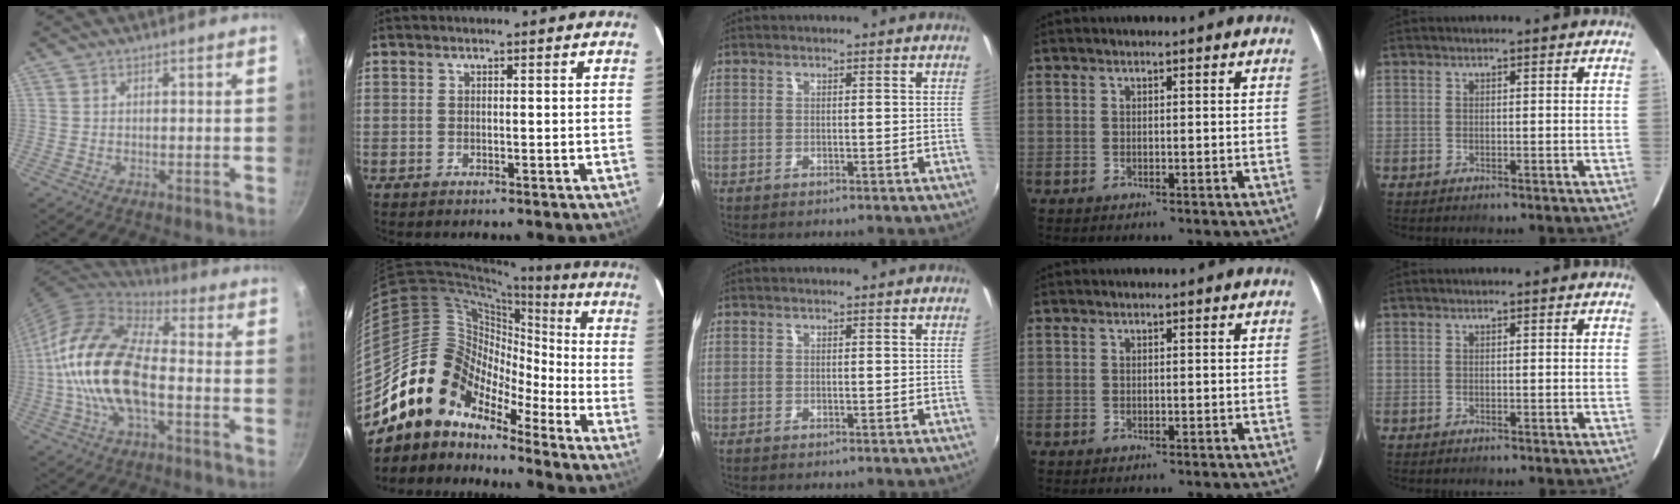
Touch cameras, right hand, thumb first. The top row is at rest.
{"thumb": {"total": 20.0, "force": [-2.6, 10.2, 17.0], "torque": [-0.306, 0.034, -0.061]}, "index": {"total": 13.4, "force": [-10.2, 8.1, 3.2], "torque": [-0.062, 0.038, -0.209]}}